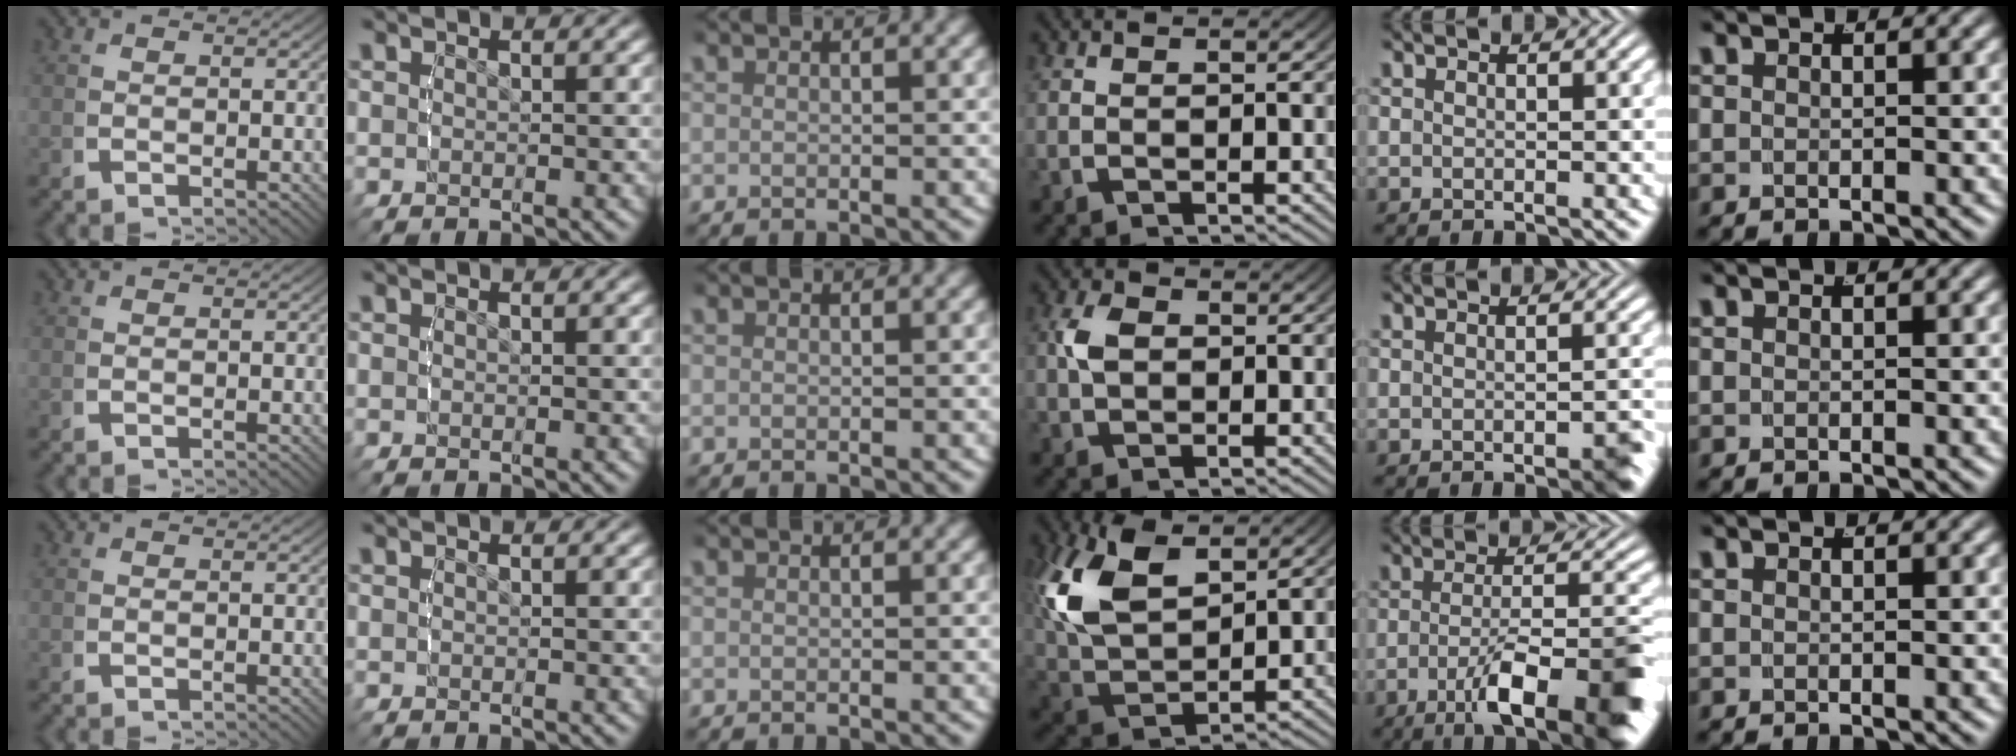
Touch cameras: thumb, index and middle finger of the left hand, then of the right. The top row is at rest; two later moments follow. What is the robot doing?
{"motion": "lift_and_place", "object": "bottle cap"}